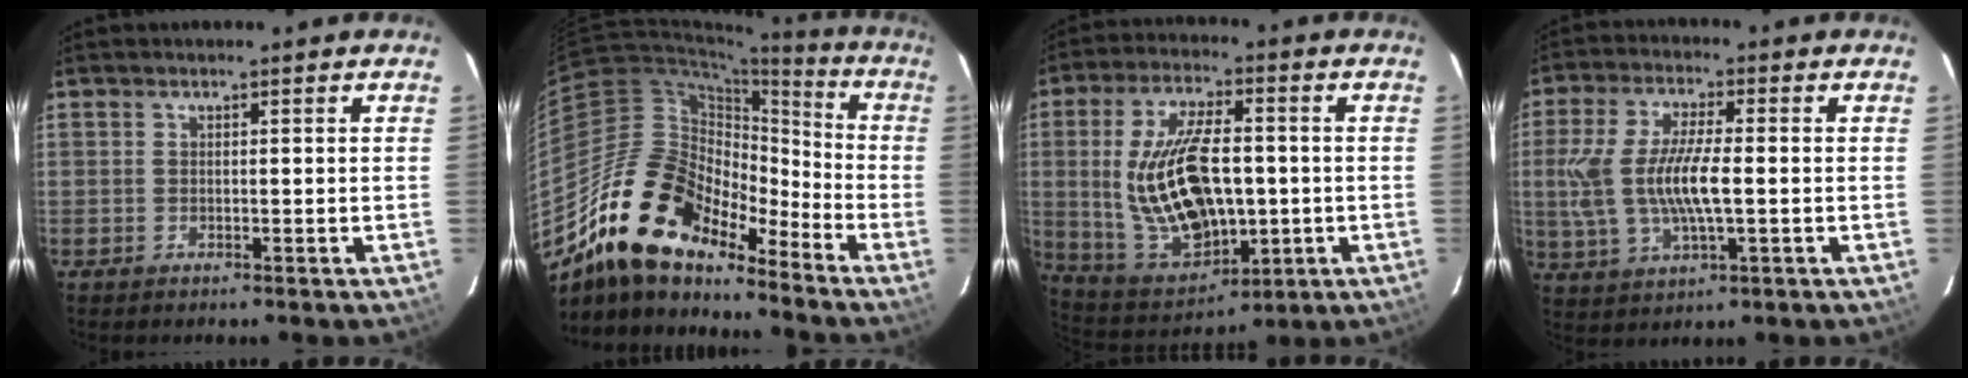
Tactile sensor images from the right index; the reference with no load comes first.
{"total": 19.3, "force": [-14.6, 8.0, 9.8], "torque": [-0.178, -0.004, -0.270]}
{"total": 19.4, "force": [-0.4, 9.6, 16.8], "torque": [-0.340, -0.007, 0.021]}
{"total": 12.1, "force": [-0.6, 3.8, 11.5], "torque": [-0.235, -0.001, -0.008]}